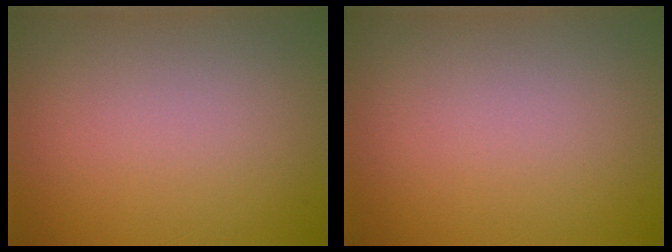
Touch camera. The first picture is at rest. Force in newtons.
{"total": 0.0}